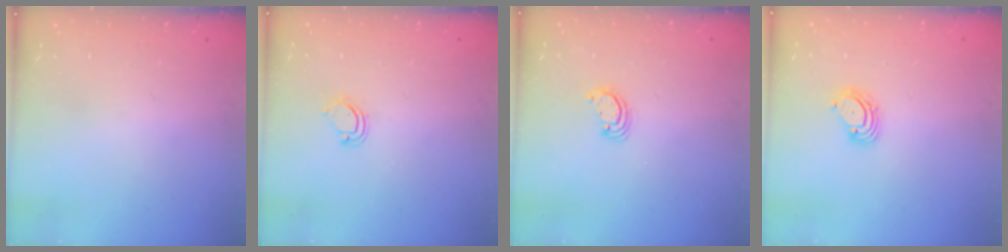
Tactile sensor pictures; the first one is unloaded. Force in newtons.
{"total": 4.7, "press": 4.7, "slide": 0.2}
{"total": 2.6, "press": 2.6, "slide": 0.2}
{"total": 3.3, "press": 3.3, "slide": 0.3}